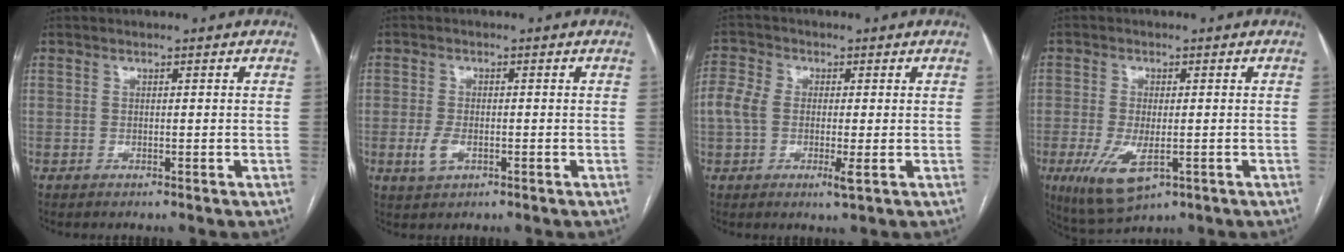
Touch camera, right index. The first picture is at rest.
{"total": 3.1, "force": [-1.0, 1.6, 2.5], "torque": [-0.055, -0.001, -0.016]}
{"total": 6.8, "force": [-0.8, 3.2, 5.9], "torque": [-0.135, 0.007, -0.016]}
{"total": 8.2, "force": [-2.9, 3.1, 7.0], "torque": [-0.138, -0.020, -0.038]}